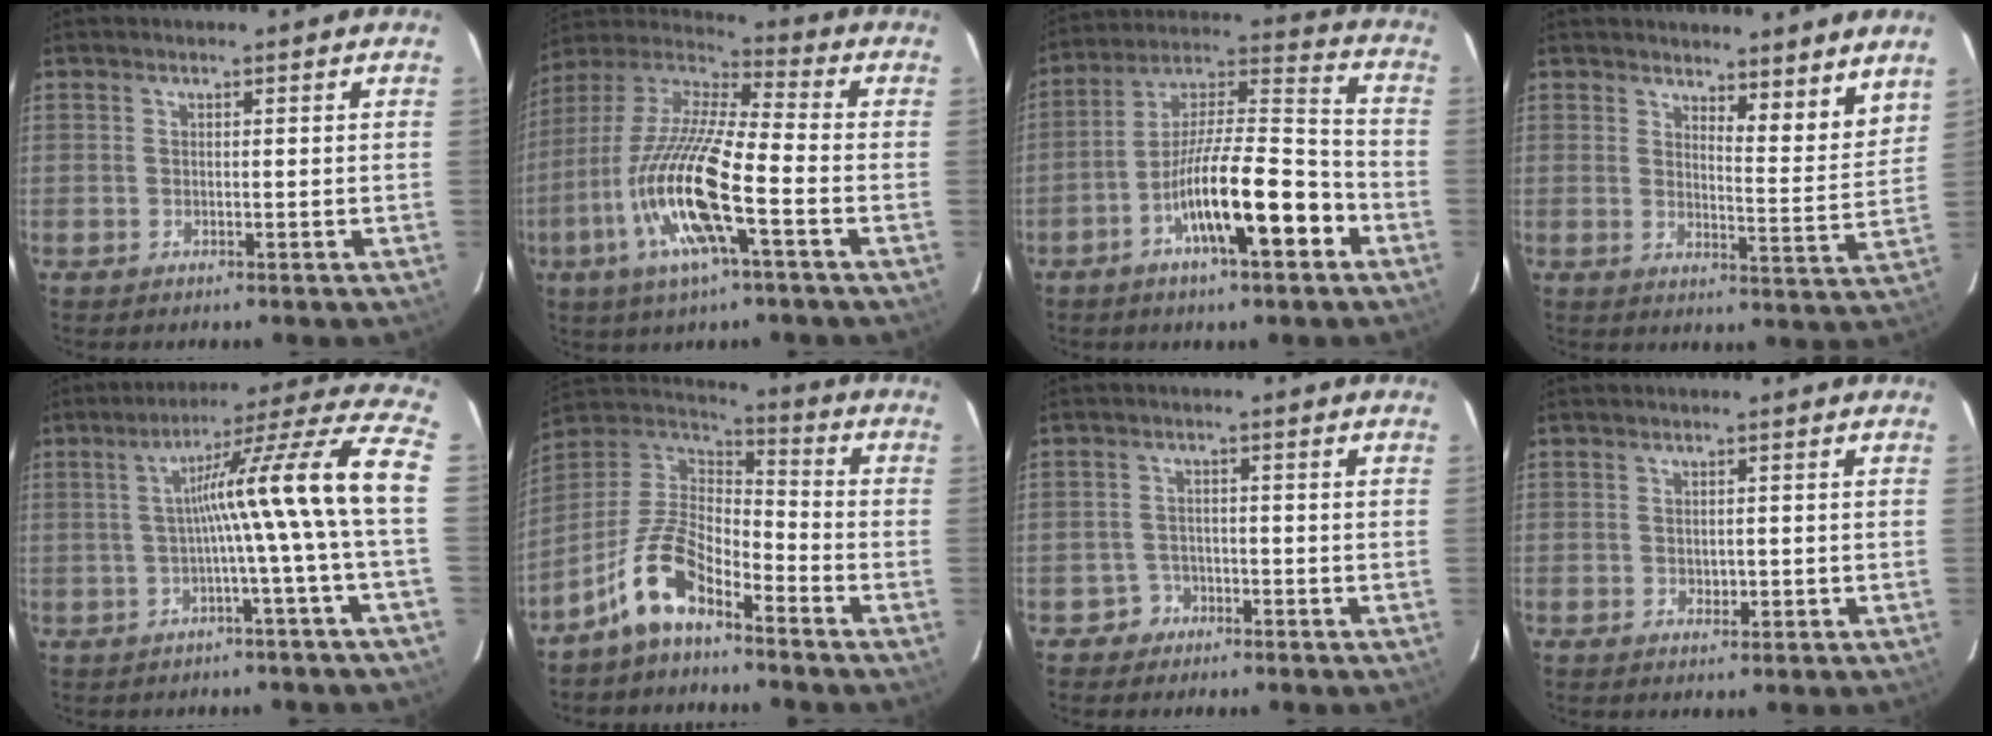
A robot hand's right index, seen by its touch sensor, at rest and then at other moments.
{"total": 17.9, "force": [-5.8, 2.6, 16.7], "torque": [-0.353, -0.011, -0.110]}
{"total": 15.9, "force": [-6.9, 2.7, 14.1], "torque": [-0.249, 0.006, -0.114]}
{"total": 7.4, "force": [6.5, 1.6, 3.2], "torque": [-0.034, -0.024, 0.082]}
{"total": 14.3, "force": [-0.9, -2.5, 14.0], "torque": [-0.187, 0.026, -0.019]}
{"total": 10.6, "force": [-7.2, 4.1, 6.6], "torque": [-0.151, 0.023, -0.143]}
{"total": 2.5, "force": [-1.6, 1.9, -0.4], "torque": [0.009, 0.011, -0.032]}
{"total": 1.3, "force": [-0.2, 1.0, 0.9], "torque": [-0.014, 0.000, 0.002]}